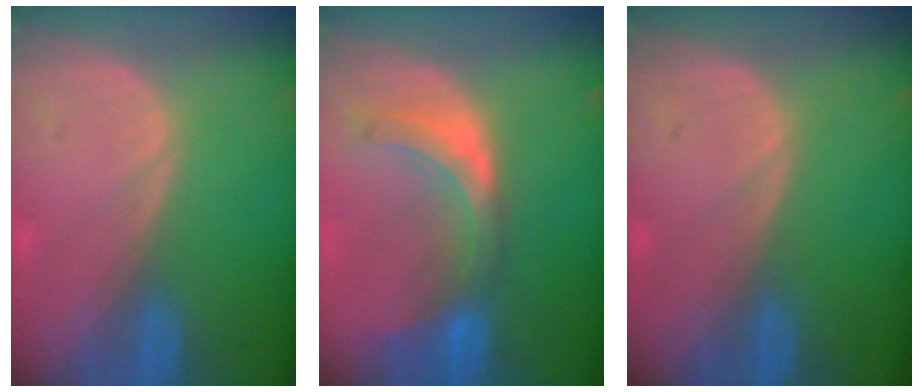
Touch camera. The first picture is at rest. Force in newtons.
{"total": 7.1, "press": 6.7, "slide": 2.5}
{"total": 0.0}